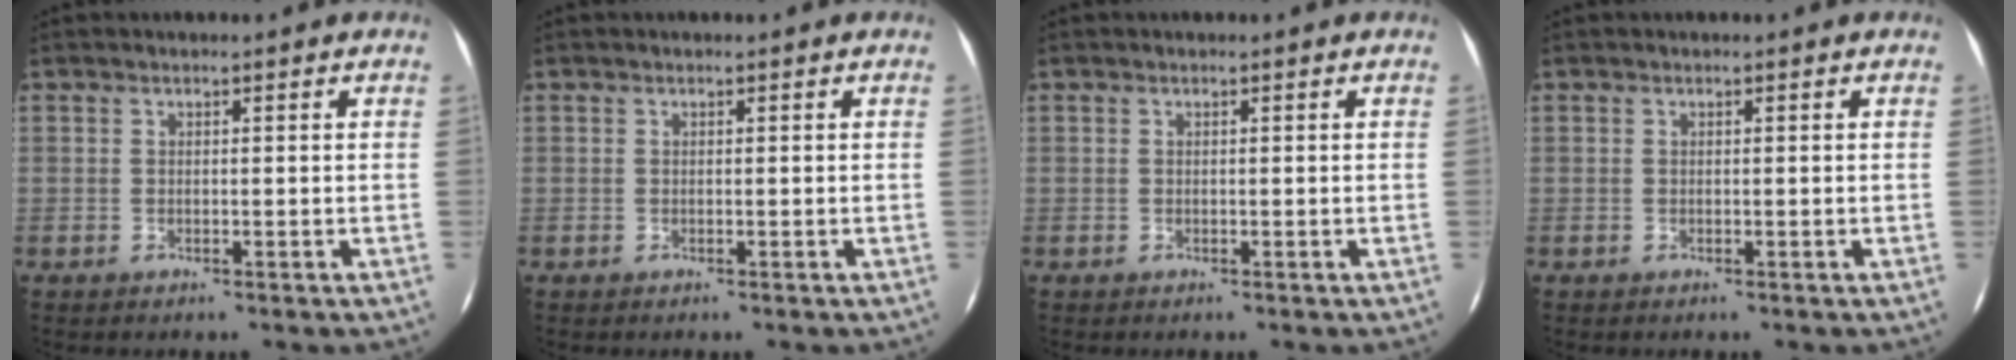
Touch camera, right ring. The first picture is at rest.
{"total": 0.0}
{"total": 0.0}
{"total": 0.0}